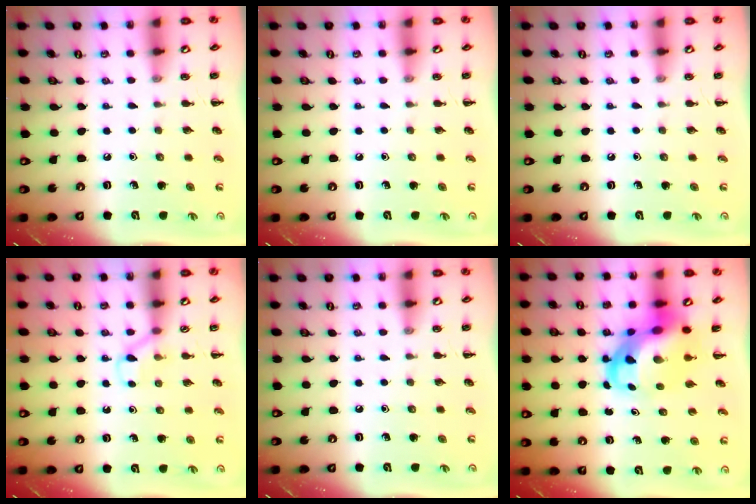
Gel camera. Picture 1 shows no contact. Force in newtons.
{"total": 0.0}
{"total": 0.0}
{"total": 4.0, "press": 3.7, "slide": 1.5}
{"total": 0.0}
{"total": 8.9, "press": 8.5, "slide": 2.3}